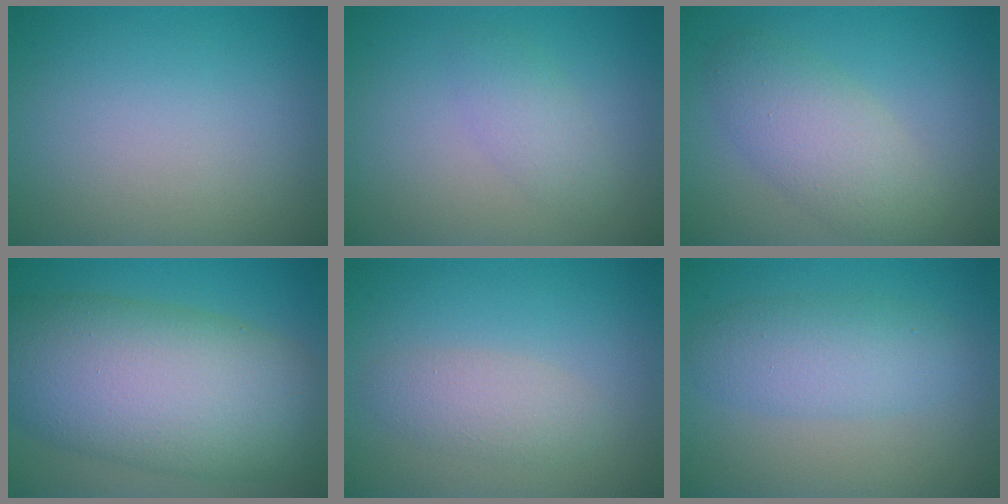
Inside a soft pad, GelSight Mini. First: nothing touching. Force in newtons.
{"total": 2.0, "press": 2.0, "slide": 0.2}
{"total": 4.5, "press": 4.4, "slide": 0.4}
{"total": 13.3, "press": 13.3, "slide": 0.3}
{"total": 2.5, "press": 2.5, "slide": 0.1}
{"total": 3.8, "press": 3.8, "slide": 0.1}